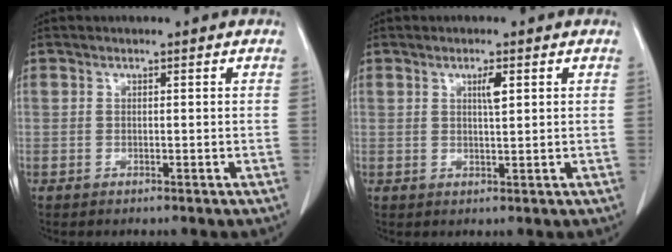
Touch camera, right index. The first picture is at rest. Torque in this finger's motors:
{"motor_torque": [0.15, 0.08, 0.04, 0.02]}